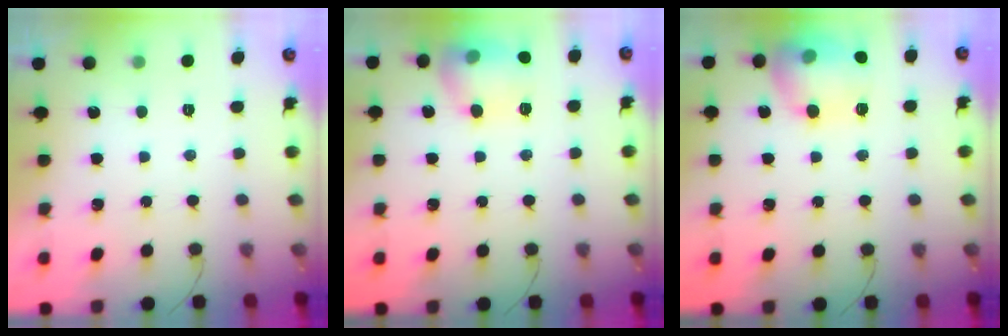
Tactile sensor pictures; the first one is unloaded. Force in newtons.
{"total": 13.3, "press": 13.2, "slide": 1.2}
{"total": 15.7, "press": 15.7, "slide": 1.3}